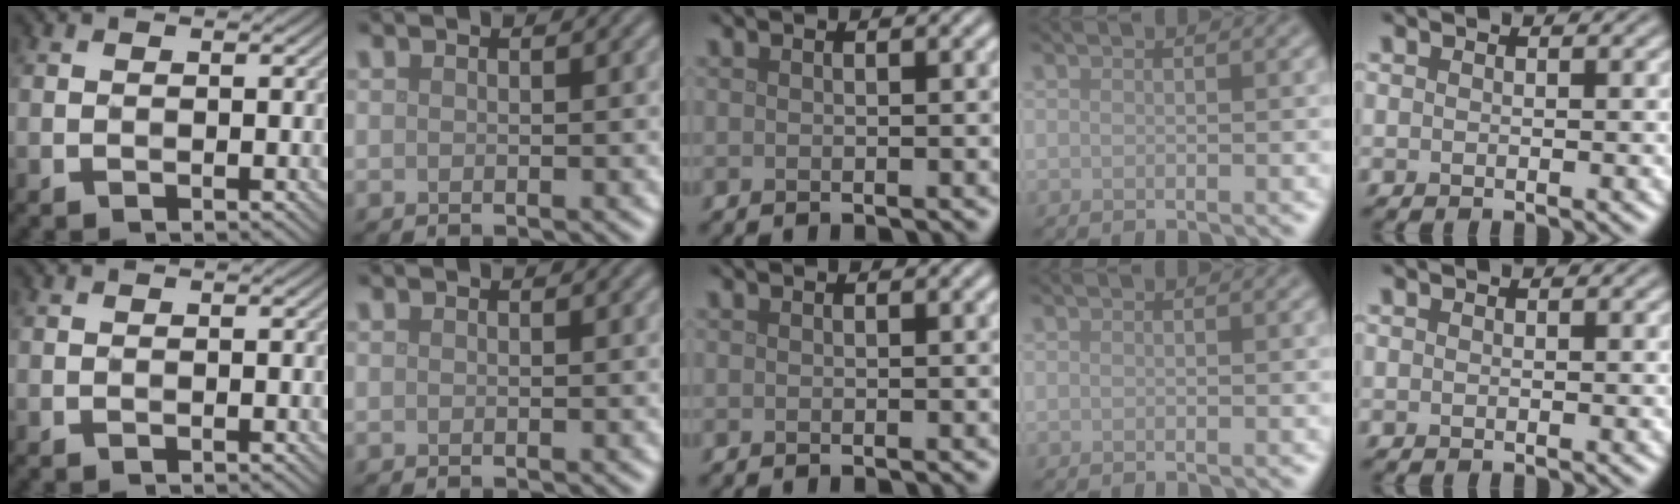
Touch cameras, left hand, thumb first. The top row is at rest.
{}